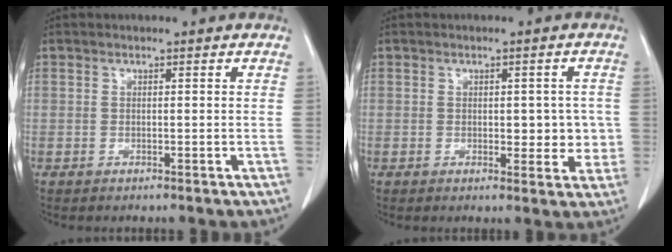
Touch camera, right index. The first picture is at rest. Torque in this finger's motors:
{"motor_torque": [0.09, 0.23, 0.09, 0.04]}